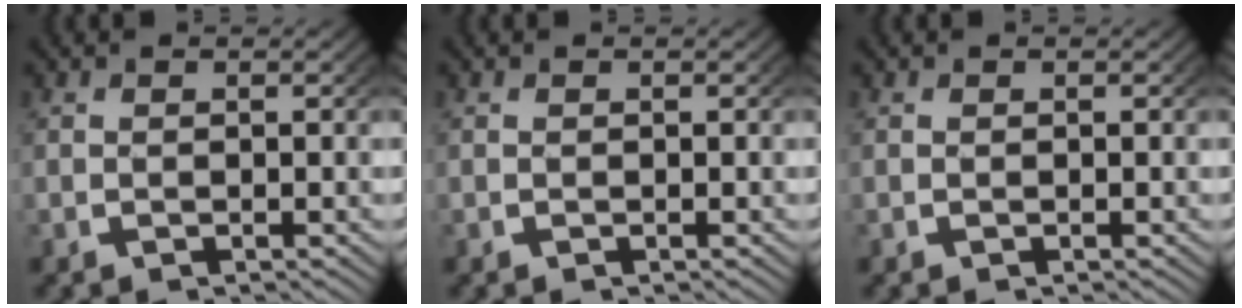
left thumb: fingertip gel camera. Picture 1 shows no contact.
{"total": 0.0}
{"total": 0.0}